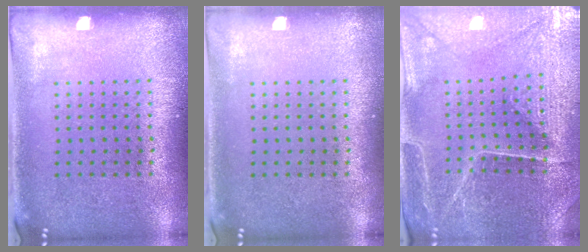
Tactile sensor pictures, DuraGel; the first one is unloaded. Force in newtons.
{"total": 0.0}
{"total": 2.7, "press": 2.7, "slide": 0.2}